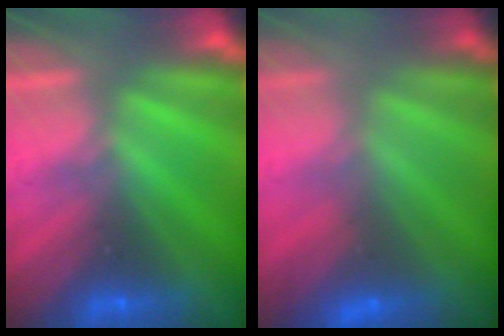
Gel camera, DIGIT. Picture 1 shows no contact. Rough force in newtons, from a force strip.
{"total": 2.5}